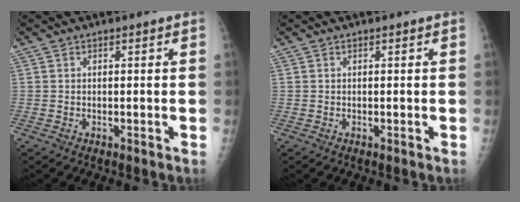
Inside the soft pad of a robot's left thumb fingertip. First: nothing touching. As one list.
[{"total": 0.0}]